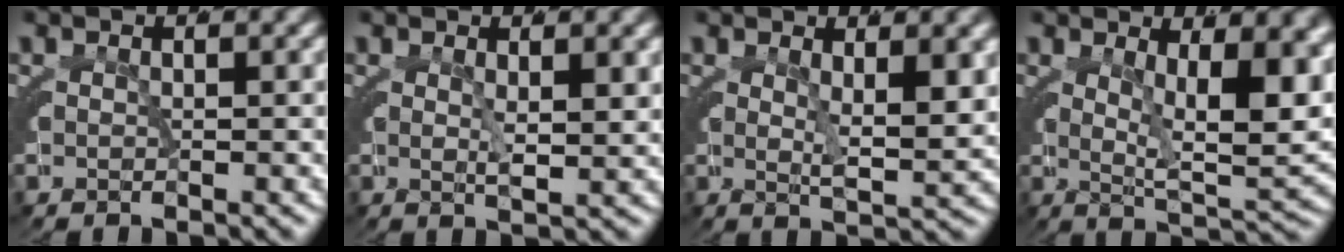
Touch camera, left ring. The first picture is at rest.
{"total": 1.7, "force": [0.7, -0.3, 1.5], "torque": [-0.023, -0.013, 0.019]}
{"total": 3.3, "force": [1.4, -0.2, 3.0], "torque": [-0.041, -0.018, 0.030]}
{"total": 8.3, "force": [2.0, 2.3, 7.7], "torque": [-0.094, -0.012, 0.035]}